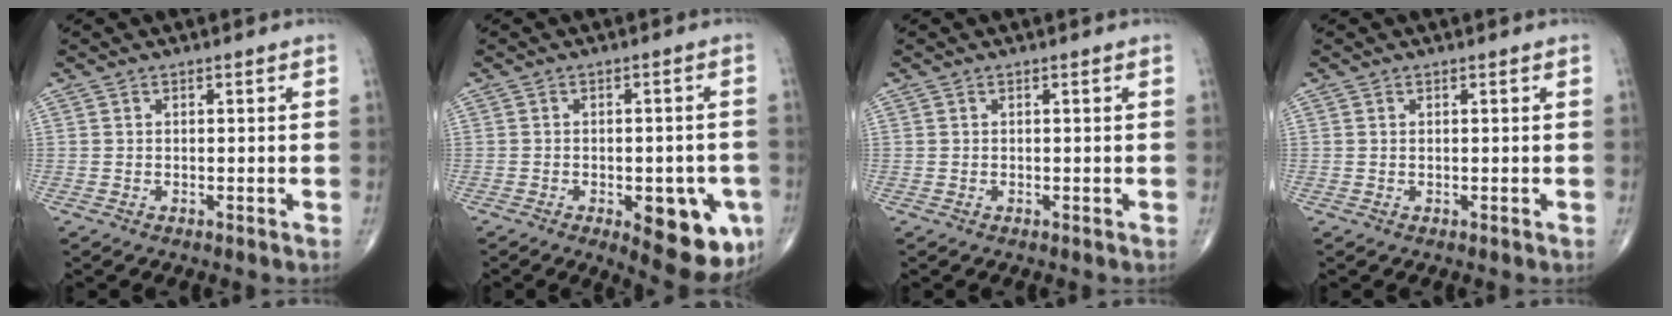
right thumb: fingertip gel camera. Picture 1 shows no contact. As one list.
[{"total": 13.2, "force": [-4.9, 5.7, 10.9], "torque": [-0.110, 0.006, -0.048]}, {"total": 0.0}, {"total": 0.0}]